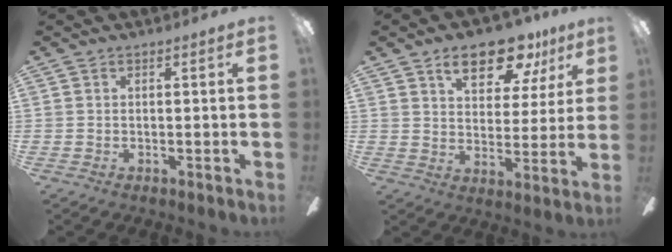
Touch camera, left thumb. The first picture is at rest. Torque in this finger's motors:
{"motor_torque": [1.44, 1.09, 1.44, -1.04, 0.08]}